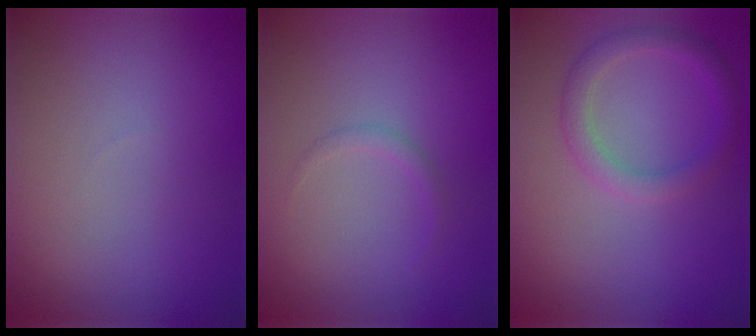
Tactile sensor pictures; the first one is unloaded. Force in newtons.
{"total": 0.8, "press": 0.7, "slide": 0.1}
{"total": 2.3, "press": 2.3, "slide": 0.1}